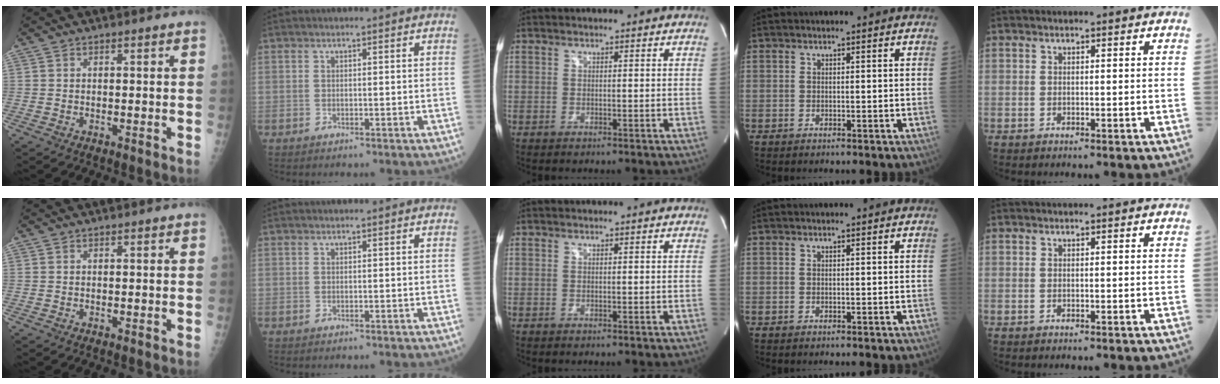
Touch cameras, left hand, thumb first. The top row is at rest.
{}